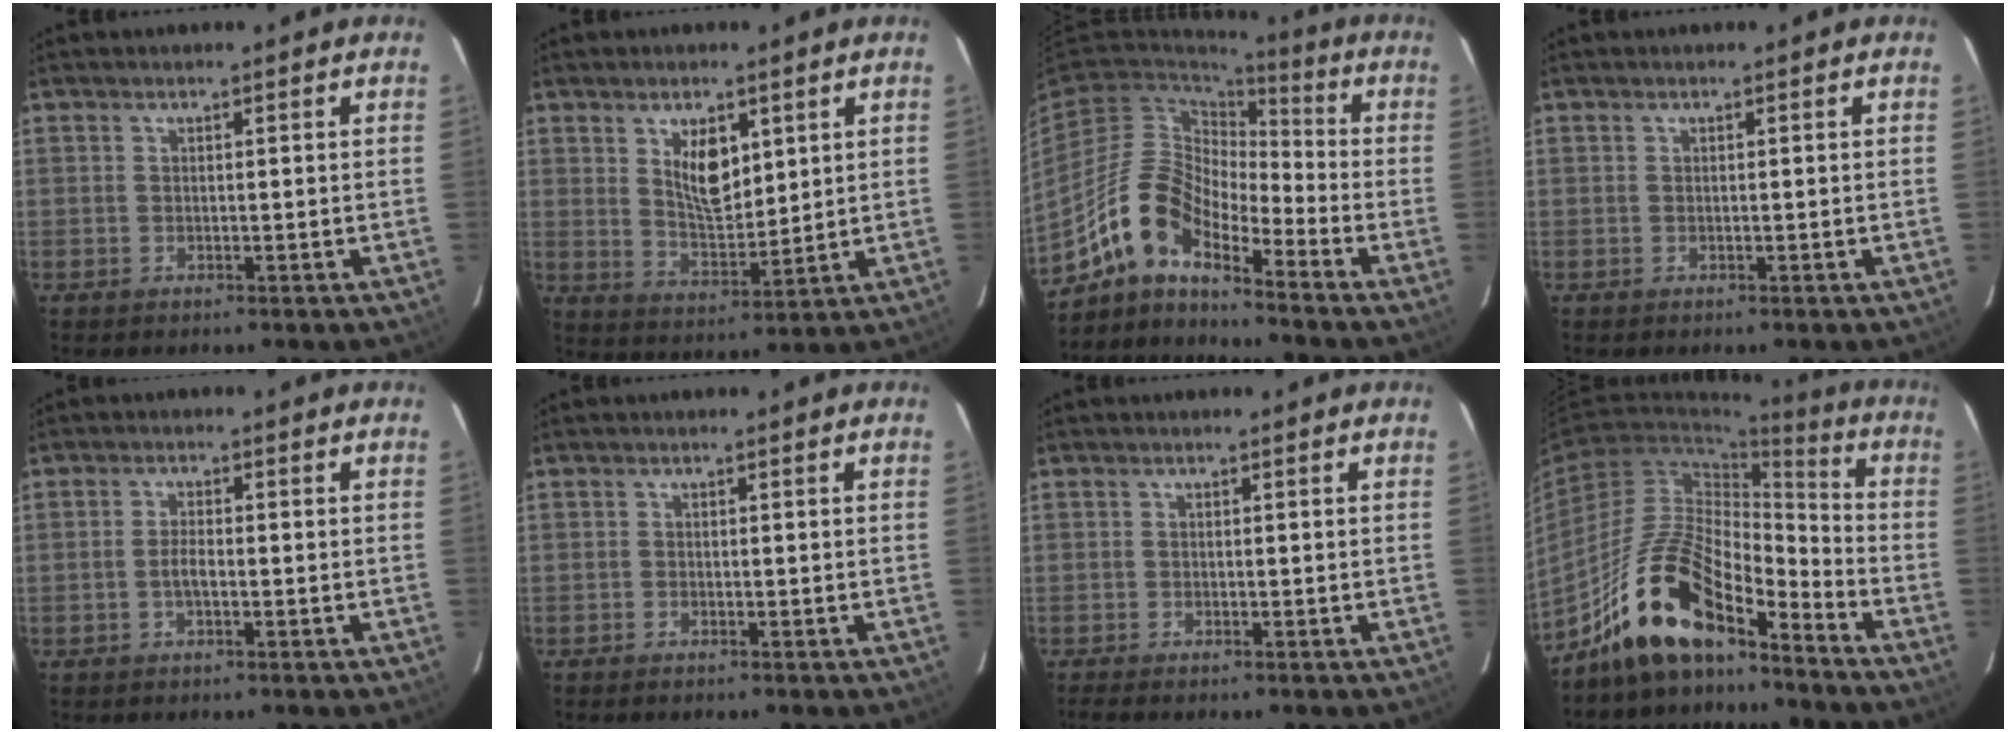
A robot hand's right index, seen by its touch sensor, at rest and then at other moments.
{"total": 8.0, "force": [3.3, 4.0, 6.1], "torque": [-0.102, -0.002, 0.068]}
{"total": 11.8, "force": [-8.9, 4.0, 6.7], "torque": [-0.126, 0.015, -0.185]}
{"total": 0.0}
{"total": 2.3, "force": [-0.8, 0.7, 2.1], "torque": [-0.044, 0.003, -0.016]}
{"total": 0.8, "force": [-0.8, 0.2, 0.3], "torque": [-0.009, 0.000, -0.017]}
{"total": 2.2, "force": [-1.9, 0.2, 1.1], "torque": [-0.029, -0.009, -0.033]}
{"total": 15.9, "force": [-12.2, 5.3, 8.8], "torque": [-0.170, 0.020, -0.230]}